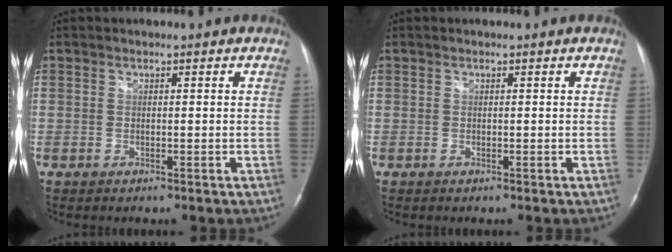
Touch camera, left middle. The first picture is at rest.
{"total": 0.0}